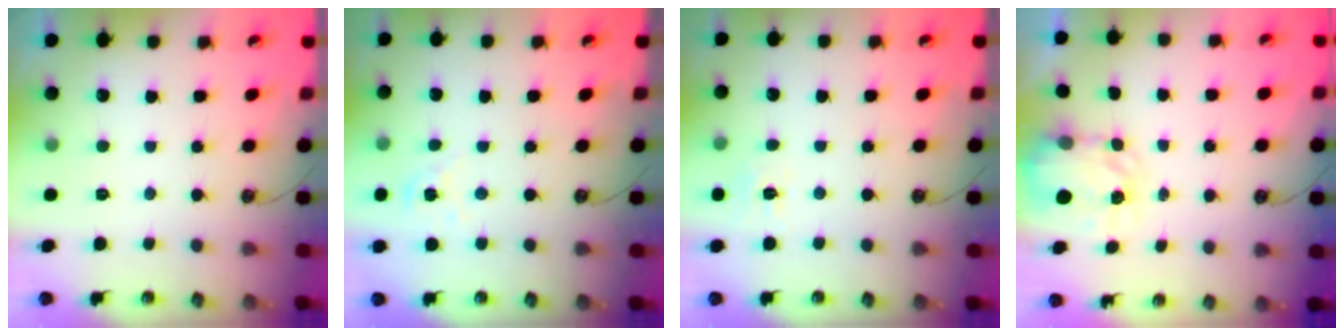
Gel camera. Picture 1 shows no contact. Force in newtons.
{"total": 4.3, "press": 4.3, "slide": 0.5}
{"total": 5.6, "press": 5.5, "slide": 0.6}
{"total": 3.7, "press": 3.7, "slide": 0.5}